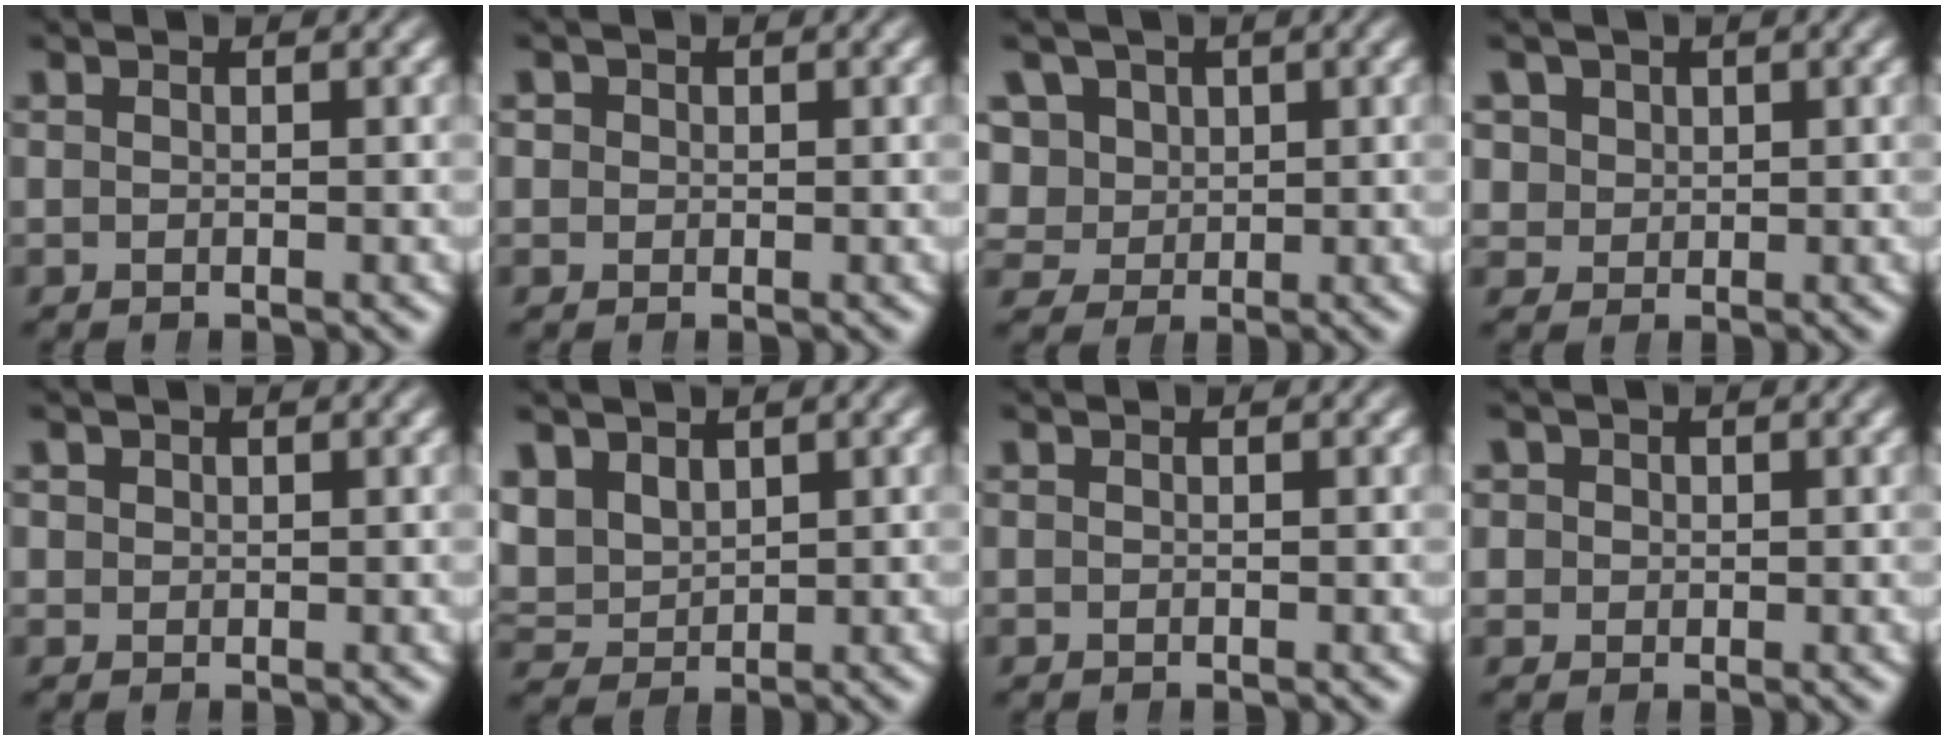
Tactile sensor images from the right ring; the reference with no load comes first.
{"total": 1.5, "force": [0.5, 1.4, 0.5], "torque": [-0.009, -0.003, 0.010]}
{"total": 8.2, "force": [0.7, 7.6, 3.0], "torque": [-0.095, -0.033, 0.023]}
{"total": 4.5, "force": [1.6, 3.9, 1.6], "torque": [-0.047, -0.016, 0.041]}
{"total": 1.1, "force": [0.8, 0.6, 0.3], "torque": [-0.001, -0.005, 0.024]}
{"total": 5.0, "force": [1.4, 4.4, 2.0], "torque": [-0.064, -0.012, 0.033]}
{"total": 0.0}
{"total": 2.6, "force": [0.6, 2.4, 0.8], "torque": [-0.018, -0.006, 0.016]}